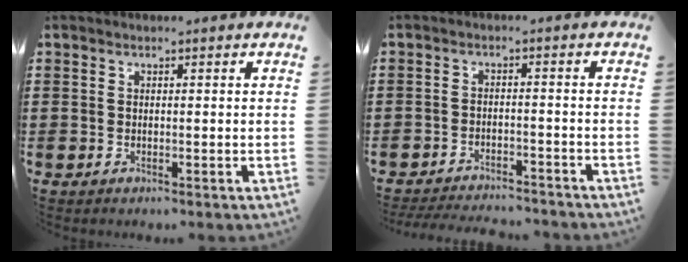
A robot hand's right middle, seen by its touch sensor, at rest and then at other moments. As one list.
[{"total": 3.8, "force": [-3.7, 0.4, 0.5], "torque": [-0.016, -0.001, -0.079]}]